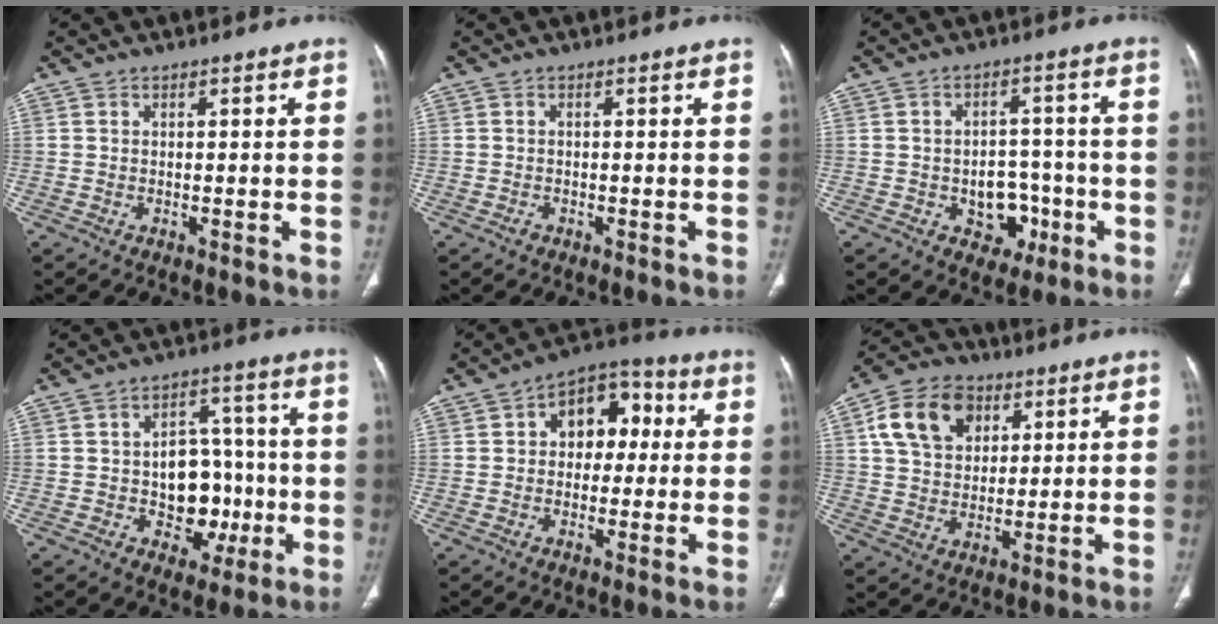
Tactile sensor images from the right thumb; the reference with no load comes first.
{"total": 0.8, "force": [-0.5, 0.6, 0.3], "torque": [-0.005, 0.002, -0.009]}
{"total": 7.5, "force": [-2.5, 5.8, 4.1], "torque": [-0.018, 0.030, -0.027]}
{"total": 11.8, "force": [-2.0, 8.7, 7.8], "torque": [-0.059, 0.035, -0.021]}
{"total": 11.4, "force": [2.1, 7.8, 8.1], "torque": [-0.070, 0.027, 0.021]}
{"total": 13.0, "force": [4.9, 9.4, 7.5], "torque": [-0.116, -0.001, 0.084]}